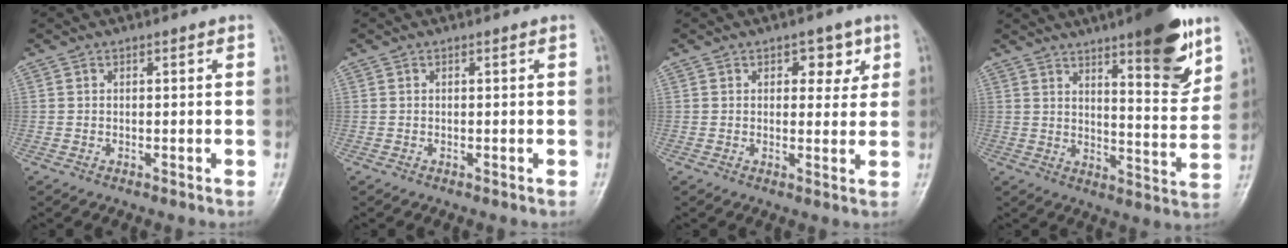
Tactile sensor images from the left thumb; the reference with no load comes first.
{"total": 0.0}
{"total": 4.8, "force": [2.2, 3.2, 2.9], "torque": [-0.003, -0.008, 0.024]}
{"total": 15.7, "force": [9.5, 3.8, 11.9], "torque": [-0.138, -0.058, 0.141]}